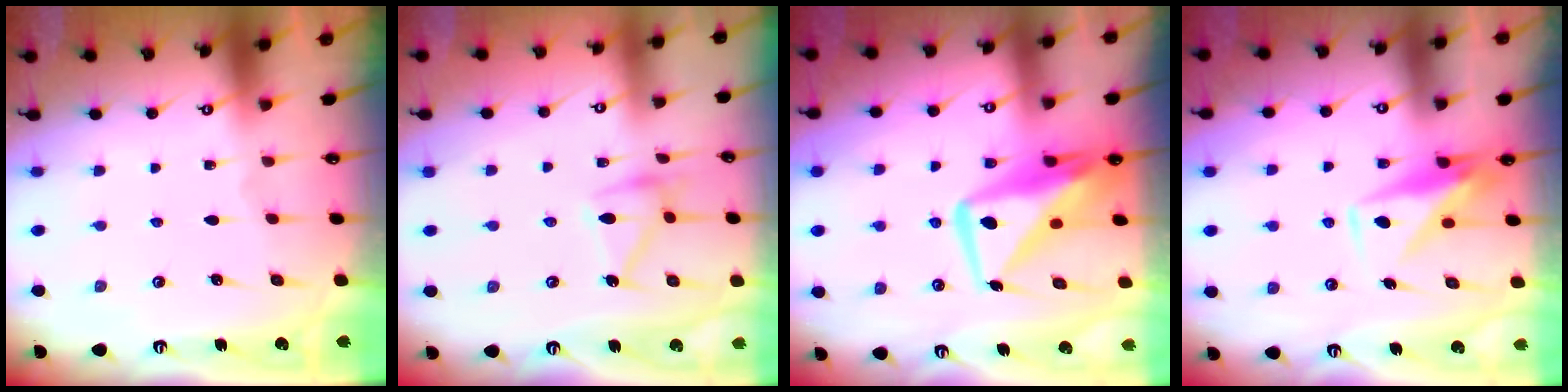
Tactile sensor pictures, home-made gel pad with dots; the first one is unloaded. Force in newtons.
{"total": 12.7, "press": 12.7, "slide": 0.3}
{"total": 12.9, "press": 12.8, "slide": 1.5}
{"total": 8.1, "press": 8.1, "slide": 0.2}